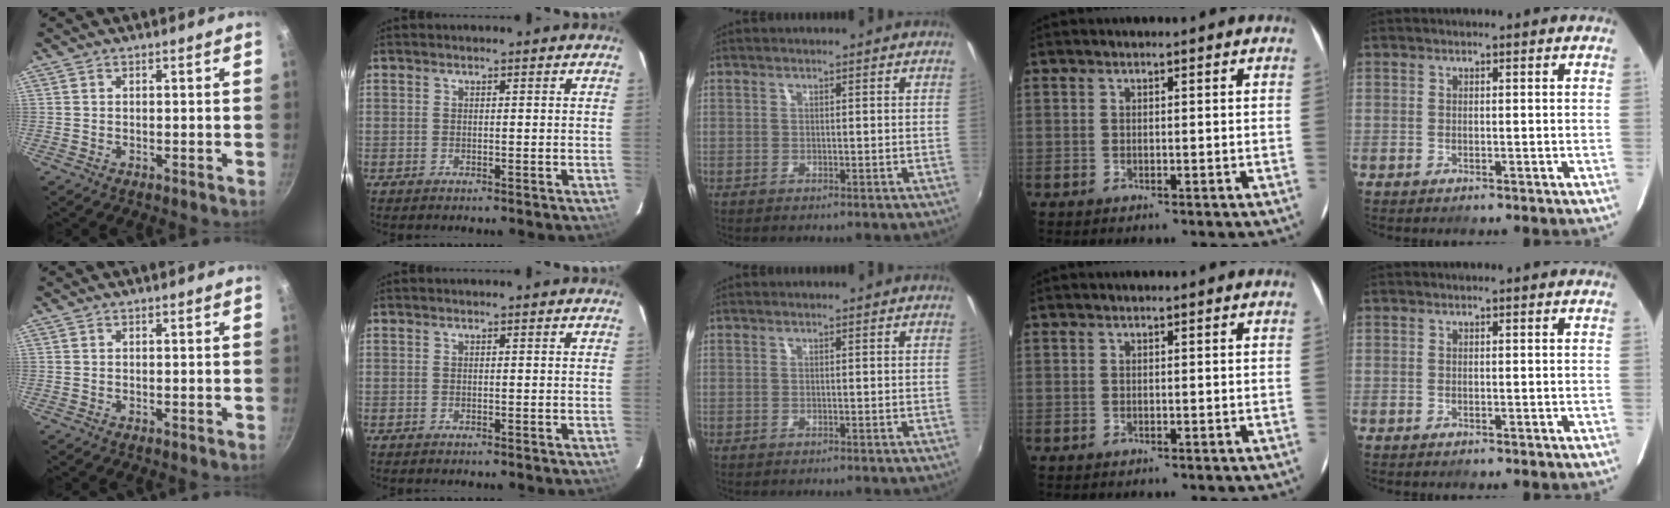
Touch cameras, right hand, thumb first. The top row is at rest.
{}